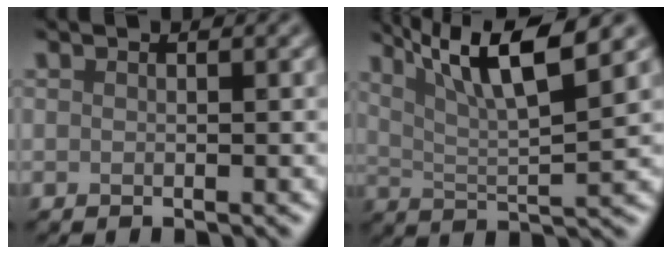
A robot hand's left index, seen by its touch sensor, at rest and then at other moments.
{"total": 8.3, "force": [4.7, 1.7, 6.6], "torque": [-0.103, 0.010, 0.083]}